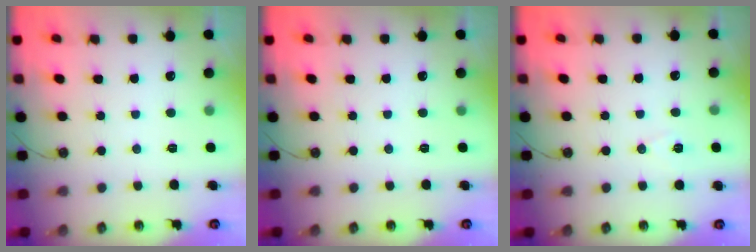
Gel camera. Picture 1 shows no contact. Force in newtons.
{"total": 0.0}
{"total": 5.9, "press": 4.3, "slide": 4.0}